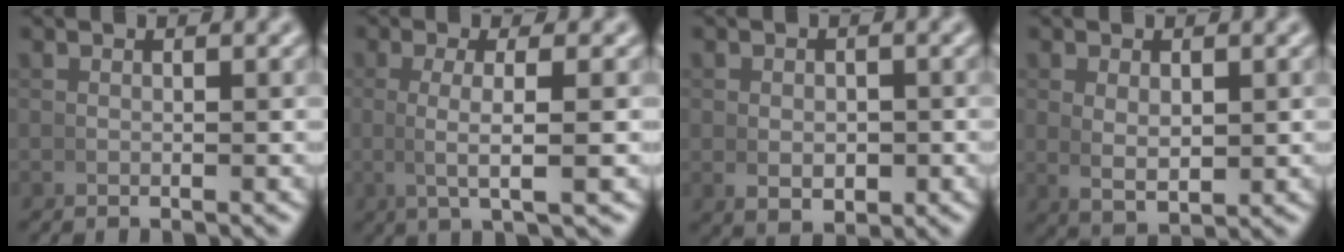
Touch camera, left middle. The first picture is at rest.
{"total": 3.8, "force": [0.4, 0.0, 3.7], "torque": [-0.070, -0.001, 0.011]}
{"total": 2.5, "force": [-0.5, 1.5, 1.9], "torque": [-0.034, -0.013, 0.005]}
{"total": 2.9, "force": [0.4, 1.4, 2.5], "torque": [-0.051, -0.018, 0.025]}